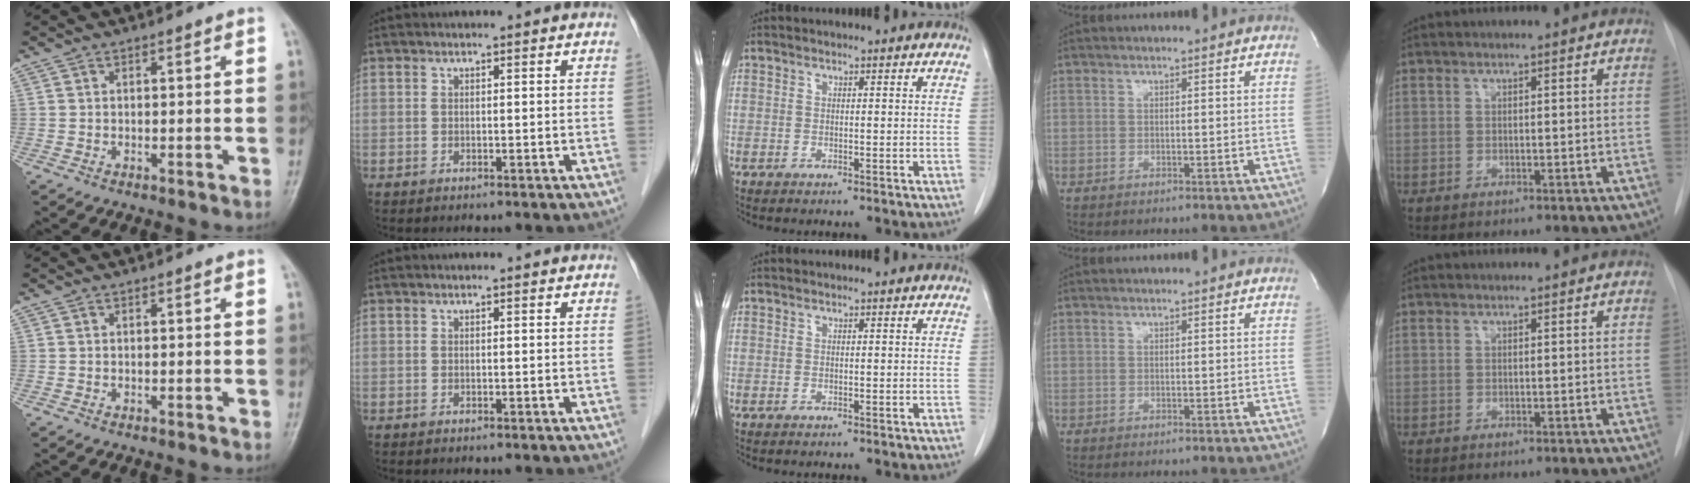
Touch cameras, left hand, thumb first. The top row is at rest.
{}